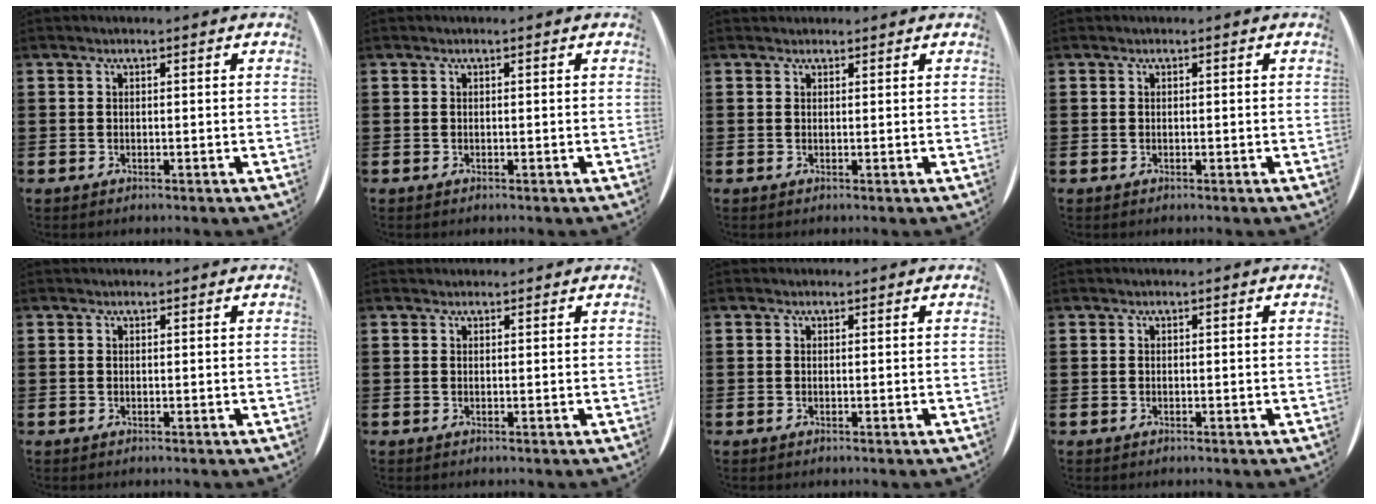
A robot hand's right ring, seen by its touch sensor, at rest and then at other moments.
{"total": 0.0}
{"total": 0.7, "force": [0.6, 0.2, -0.2], "torque": [0.003, 0.005, 0.012]}
{"total": 0.0}
{"total": 0.0}
{"total": 0.6, "force": [0.5, 0.1, -0.2], "torque": [0.003, 0.004, 0.010]}
{"total": 0.0}
{"total": 0.0}